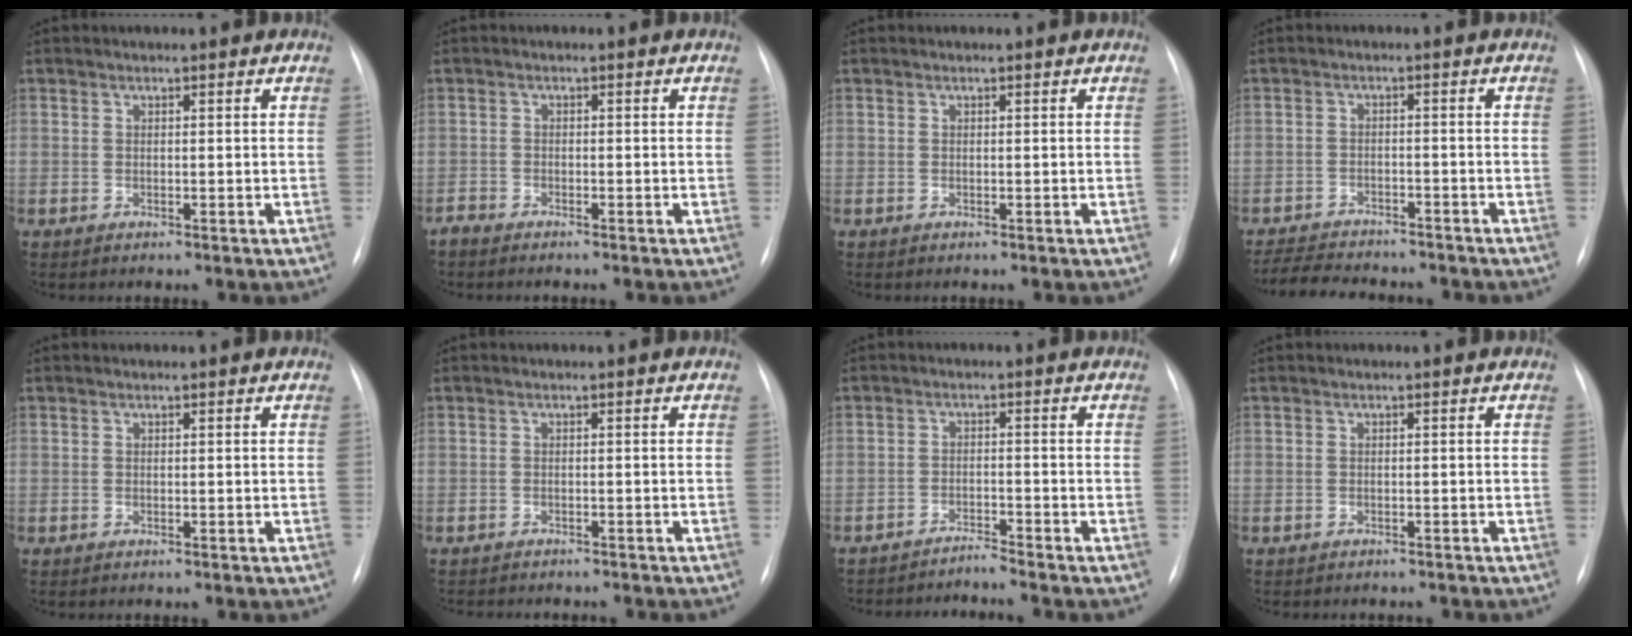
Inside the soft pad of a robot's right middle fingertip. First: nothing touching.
{"total": 1.7, "force": [-1.6, 0.2, 0.4], "torque": [-0.008, -0.004, -0.025]}
{"total": 0.0}
{"total": 10.9, "force": [-10.0, 2.5, 3.6], "torque": [-0.065, 0.000, -0.142]}
{"total": 0.0}
{"total": 6.0, "force": [-5.4, 1.6, 1.9], "torque": [-0.021, -0.001, -0.068]}
{"total": 3.2, "force": [-2.9, -1.4, -0.6], "torque": [0.014, -0.012, -0.048]}
{"total": 3.2, "force": [-2.9, 1.1, 1.0], "torque": [-0.012, -0.004, -0.032]}